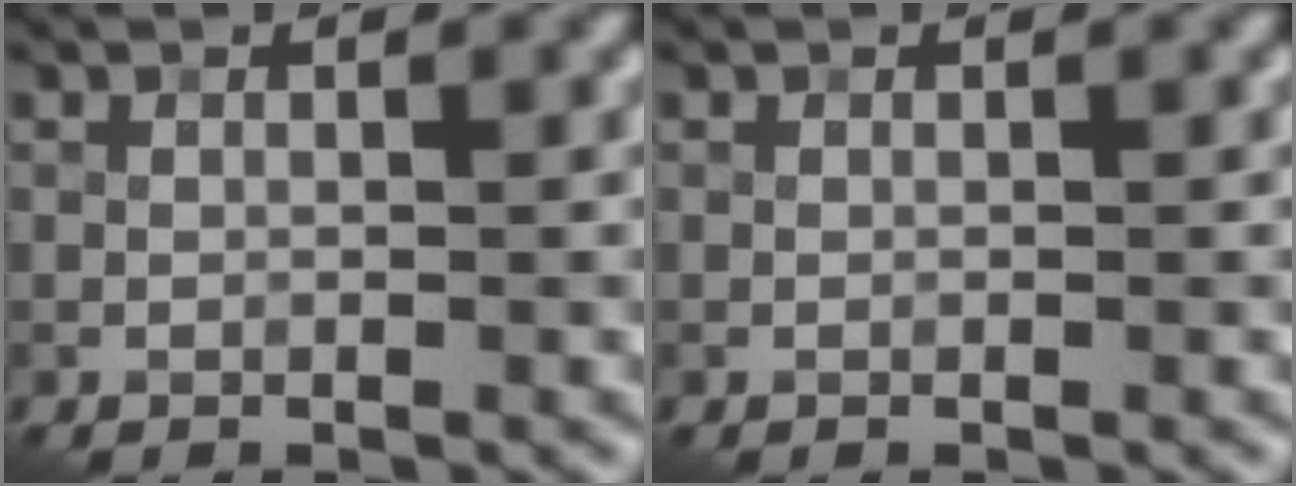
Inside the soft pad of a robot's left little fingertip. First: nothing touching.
{"total": 0.0}